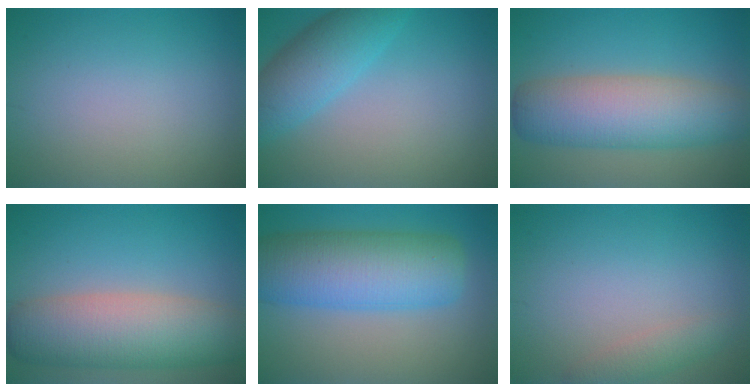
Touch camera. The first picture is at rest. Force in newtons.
{"total": 5.1, "press": 5.1, "slide": 0.3}
{"total": 8.5, "press": 8.5, "slide": 0.2}
{"total": 8.7, "press": 8.7, "slide": 0.9}
{"total": 9.5, "press": 9.5, "slide": 0.2}
{"total": 1.9, "press": 1.9, "slide": 0.1}